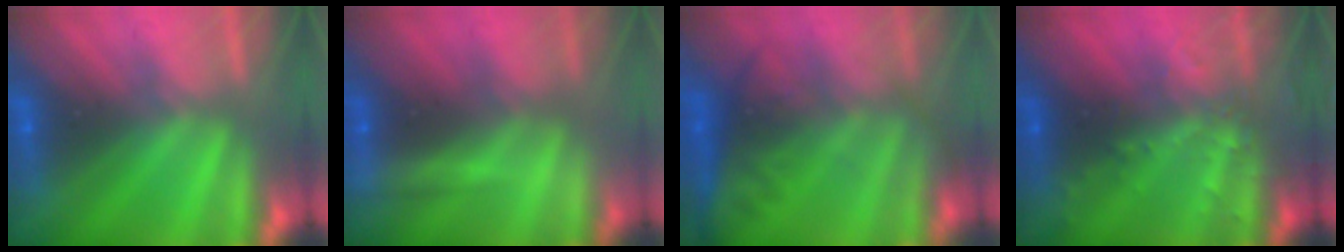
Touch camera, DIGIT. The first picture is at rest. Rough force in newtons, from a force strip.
{"total": 2.1}
{"total": 8.0}
{"total": 2.8}